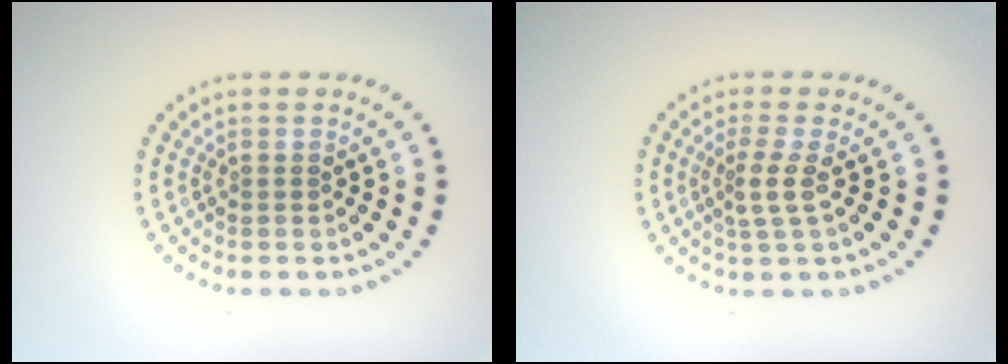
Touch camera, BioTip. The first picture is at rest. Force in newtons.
{"total": 2.1, "press": 1.5, "slide": 1.5}